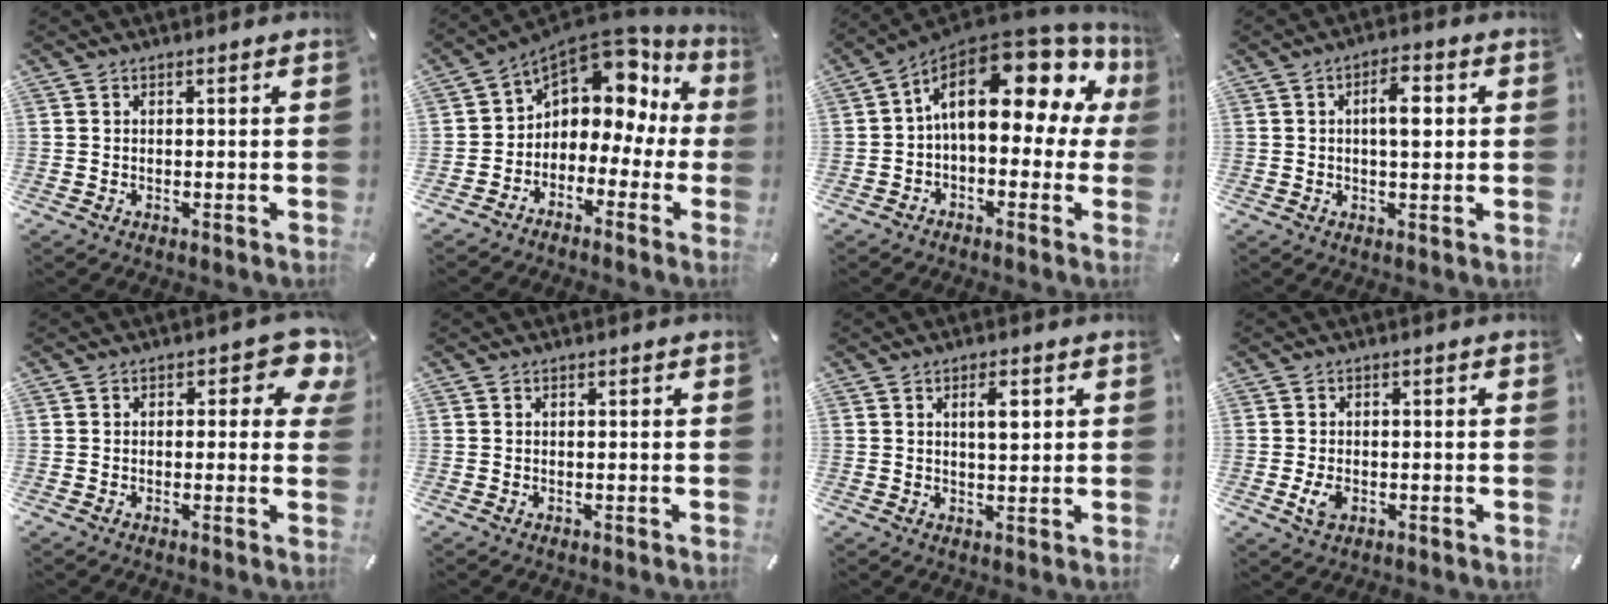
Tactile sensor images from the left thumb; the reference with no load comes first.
{"total": 9.3, "force": [4.2, 6.8, 4.8], "torque": [-0.073, -0.041, 0.072]}
{"total": 19.6, "force": [6.3, 10.0, 15.6], "torque": [-0.242, -0.045, 0.104]}
{"total": 6.8, "force": [0.9, 2.9, 6.1], "torque": [-0.095, 0.003, 0.009]}
{"total": 6.2, "force": [2.1, 3.1, 4.9], "torque": [-0.052, -0.013, 0.027]}
{"total": 0.0}
{"total": 4.6, "force": [1.4, 1.7, 4.1], "torque": [-0.063, -0.003, 0.016]}
{"total": 3.8, "force": [-1.2, 2.4, 2.7], "torque": [-0.066, -0.001, -0.025]}